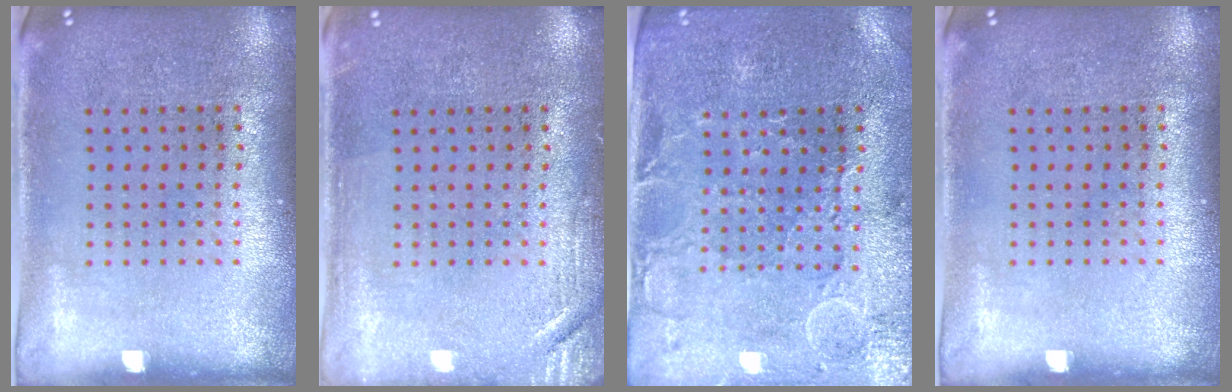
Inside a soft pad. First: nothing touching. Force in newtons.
{"total": 1.8, "press": 1.8, "slide": 0.3}
{"total": 0.7, "press": 0.5, "slide": 0.4}
{"total": 0.0}